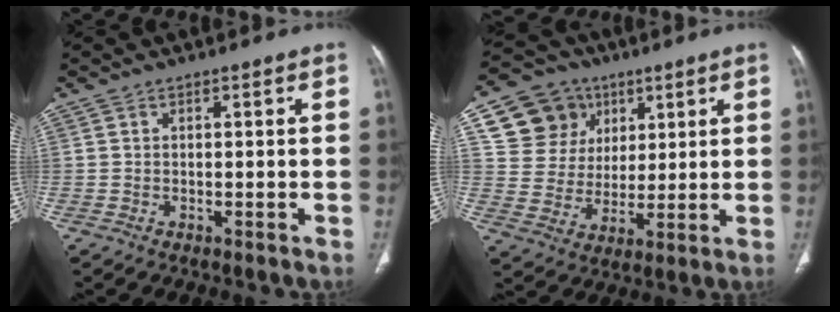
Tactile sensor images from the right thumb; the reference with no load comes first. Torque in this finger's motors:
{"motor_torque": [0.51, 1.65, 0.18, -0.37, -0.08]}